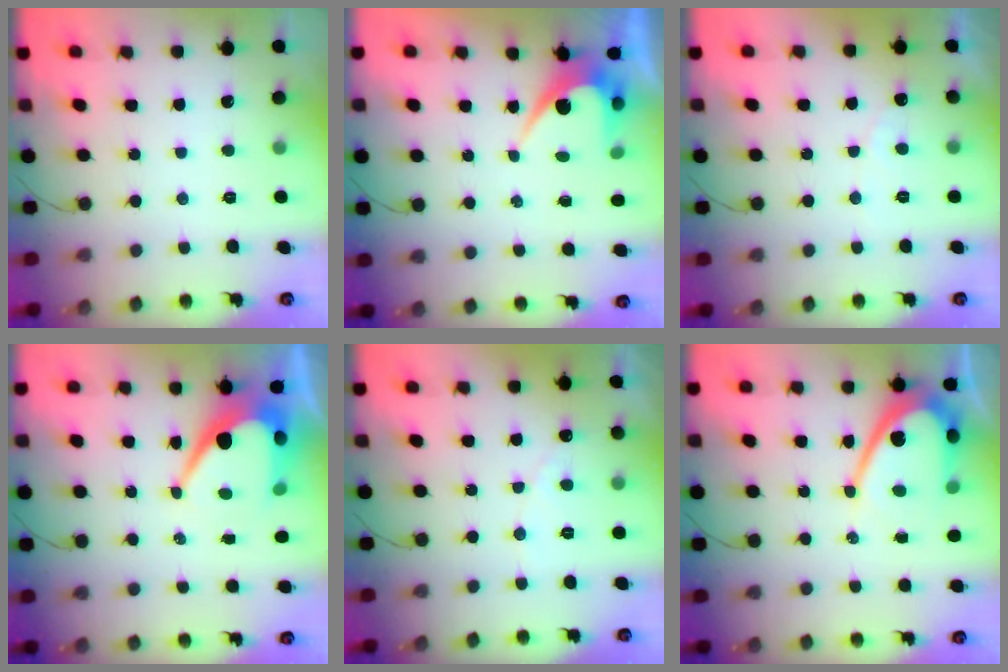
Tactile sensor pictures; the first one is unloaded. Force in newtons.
{"total": 6.0, "press": 6.0, "slide": 0.3}
{"total": 4.1, "press": 4.1, "slide": 0.4}
{"total": 11.2, "press": 11.1, "slide": 0.9}
{"total": 2.8, "press": 2.8, "slide": 0.1}
{"total": 12.2, "press": 12.1, "slide": 1.1}